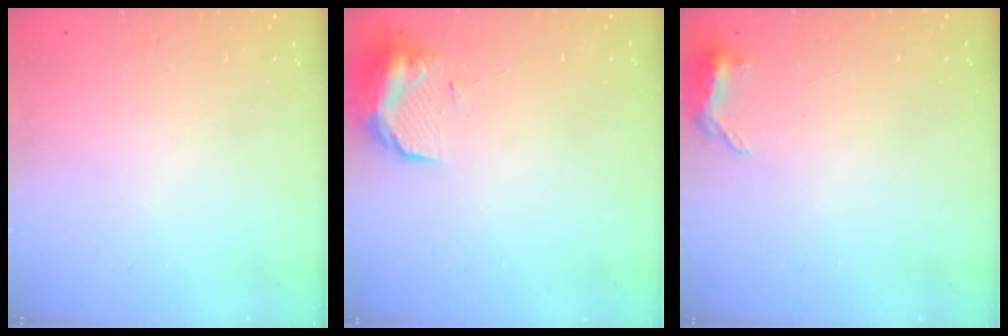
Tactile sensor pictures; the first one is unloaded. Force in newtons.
{"total": 9.7, "press": 9.6, "slide": 0.9}
{"total": 5.7, "press": 5.6, "slide": 1.4}